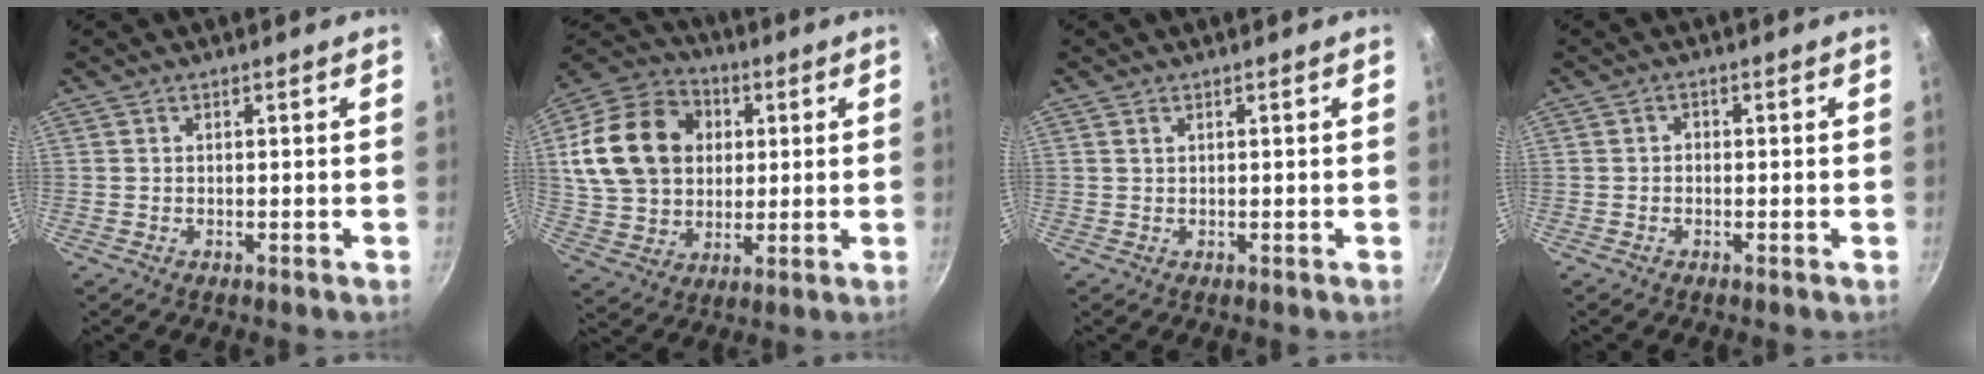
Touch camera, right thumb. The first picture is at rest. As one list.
[{"total": 20.8, "force": [4.1, 16.1, 12.5], "torque": [-0.208, 0.013, 0.074]}, {"total": 0.6, "force": [0.4, 0.3, 0.4], "torque": [-0.007, 0.002, 0.008]}, {"total": 1.1, "force": [-0.3, 1.0, 0.6], "torque": [-0.008, 0.006, -0.006]}]